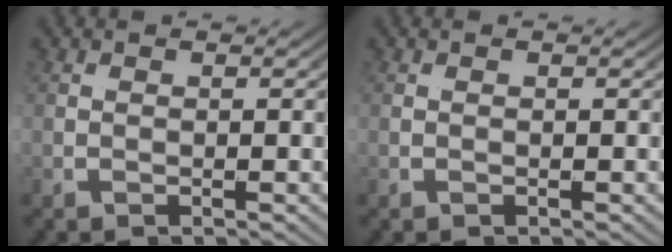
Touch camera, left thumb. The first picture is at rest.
{"total": 0.0}